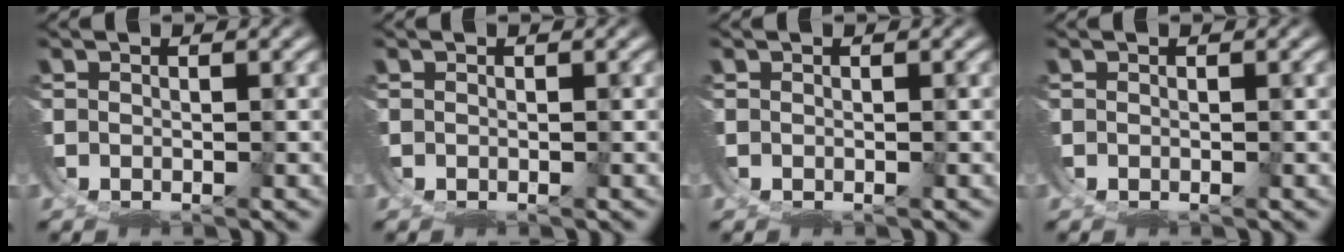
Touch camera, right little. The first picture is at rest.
{"total": 0.0}
{"total": 0.0}
{"total": 0.0}